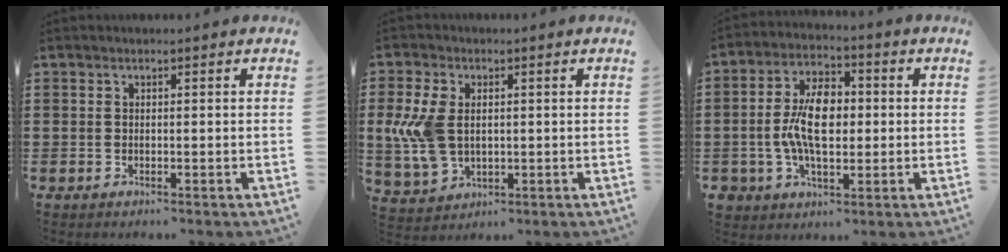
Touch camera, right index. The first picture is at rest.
{"total": 8.2, "force": [0.6, 5.4, 6.2], "torque": [-0.163, 0.002, 0.004]}
{"total": 9.3, "force": [-0.4, 5.5, 7.5], "torque": [-0.165, 0.012, -0.012]}